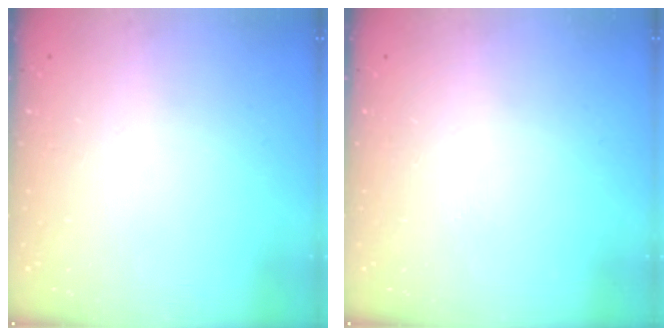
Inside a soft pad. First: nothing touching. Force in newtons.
{"total": 0.0}